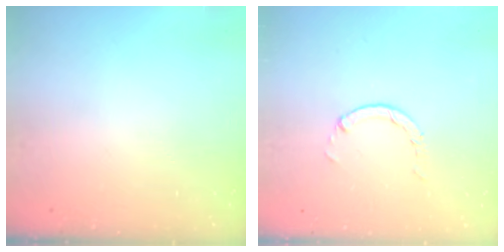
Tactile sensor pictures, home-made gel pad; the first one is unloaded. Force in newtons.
{"total": 0.6, "press": 0.6, "slide": 0.2}